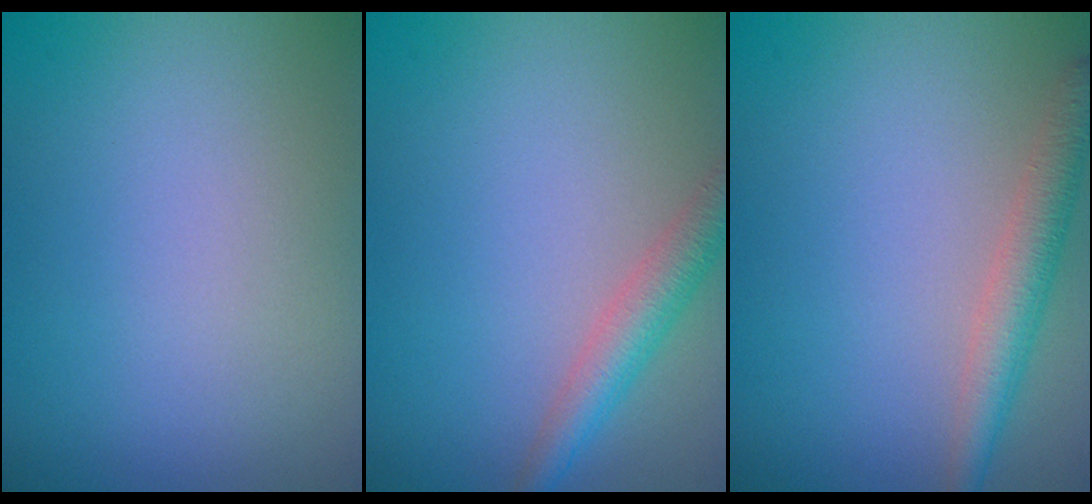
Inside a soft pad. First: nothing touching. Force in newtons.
{"total": 3.2, "press": 3.2, "slide": 0.1}
{"total": 3.3, "press": 3.3, "slide": 0.2}